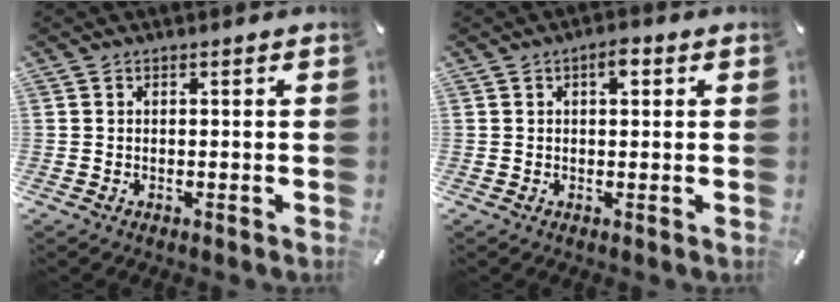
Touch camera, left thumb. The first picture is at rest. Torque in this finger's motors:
{"motor_torque": [0.13, -0.03, 0.37, -0.13, 0.09]}